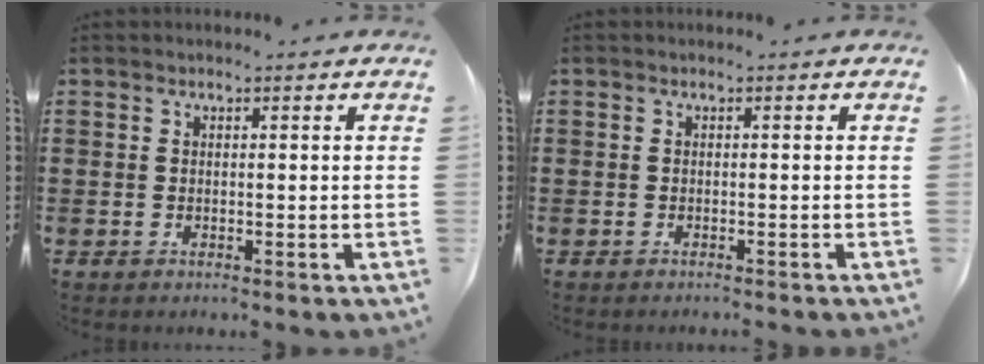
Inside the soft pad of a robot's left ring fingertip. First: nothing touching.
{"total": 0.6, "force": [-0.5, -0.1, 0.3], "torque": [-0.006, -0.002, -0.011]}